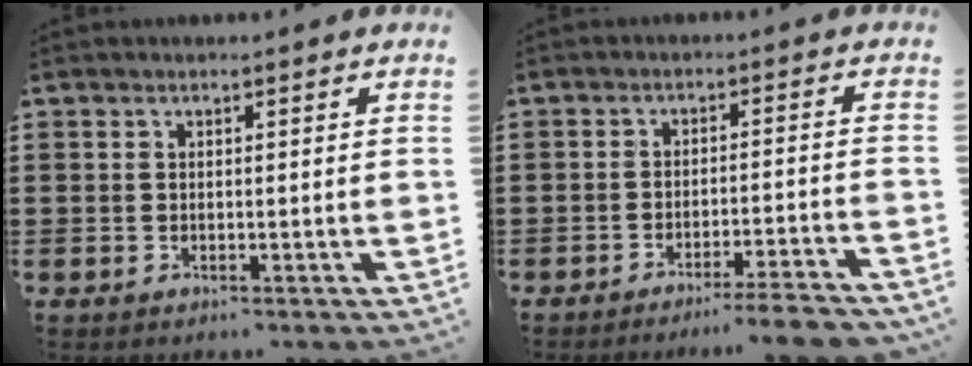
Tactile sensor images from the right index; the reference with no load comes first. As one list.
[{"total": 4.5, "force": [-4.0, -0.7, 2.0], "torque": [-0.032, -0.015, -0.077]}]